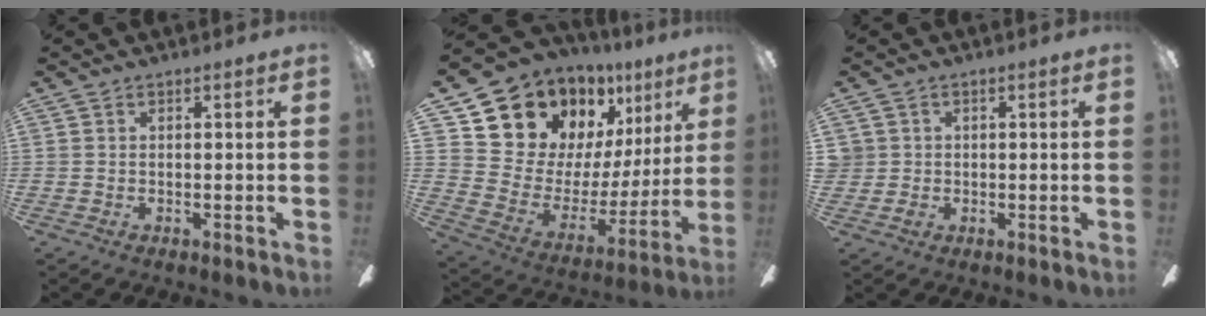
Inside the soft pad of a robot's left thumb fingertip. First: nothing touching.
{"total": 13.4, "force": [11.6, 6.6, 1.6], "torque": [-0.063, -0.121, 0.224]}
{"total": 2.7, "force": [0.1, 2.7, 0.2], "torque": [-0.002, 0.002, 0.001]}